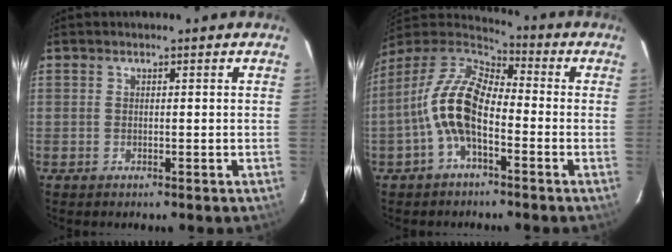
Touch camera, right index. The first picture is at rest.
{"total": 12.4, "force": [-3.5, 5.8, 10.3], "torque": [-0.212, 0.016, -0.075]}